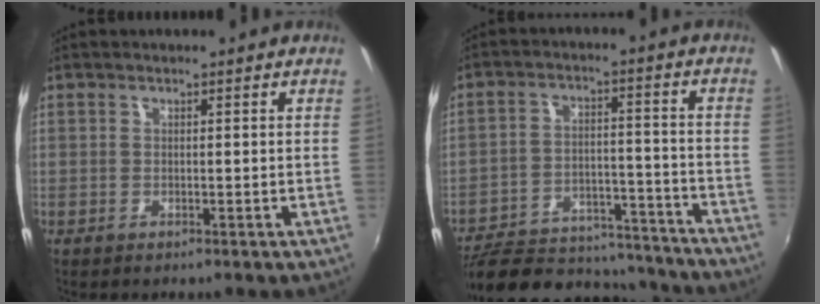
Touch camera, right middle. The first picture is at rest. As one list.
[{"total": 23.5, "force": [-20.4, 8.1, 8.4], "torque": [-0.166, 0.017, -0.267]}]